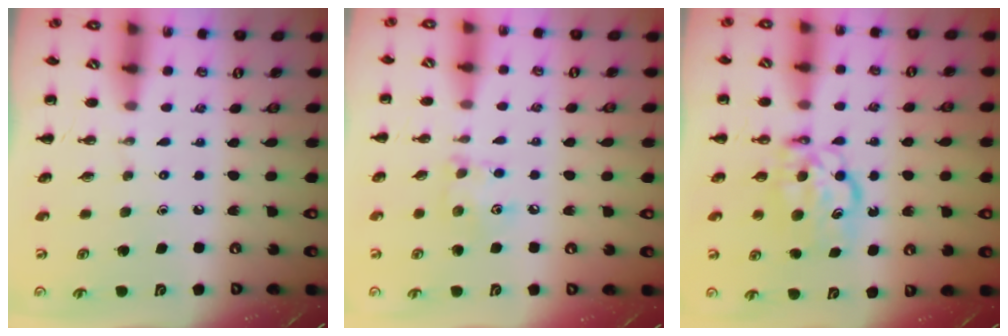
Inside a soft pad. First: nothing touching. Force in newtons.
{"total": 5.6, "press": 5.5, "slide": 0.5}
{"total": 7.2, "press": 7.2, "slide": 0.4}